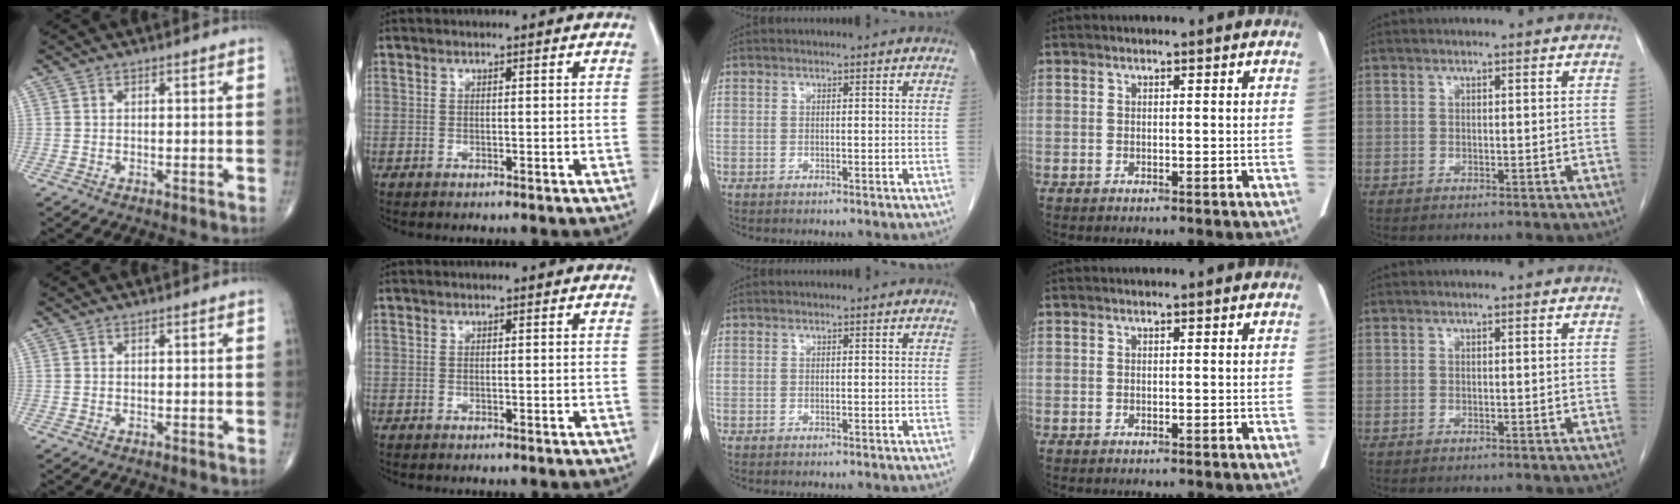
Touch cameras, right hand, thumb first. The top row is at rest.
{}